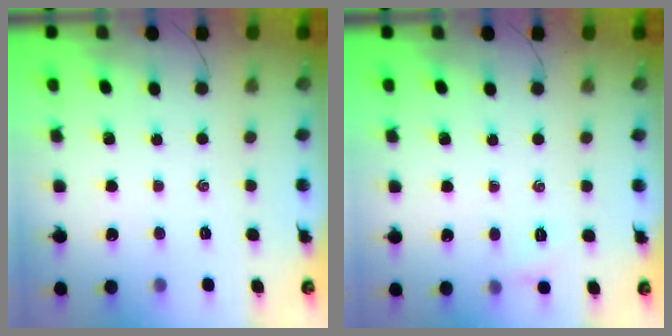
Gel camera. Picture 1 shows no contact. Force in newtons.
{"total": 5.0, "press": 4.8, "slide": 1.4}